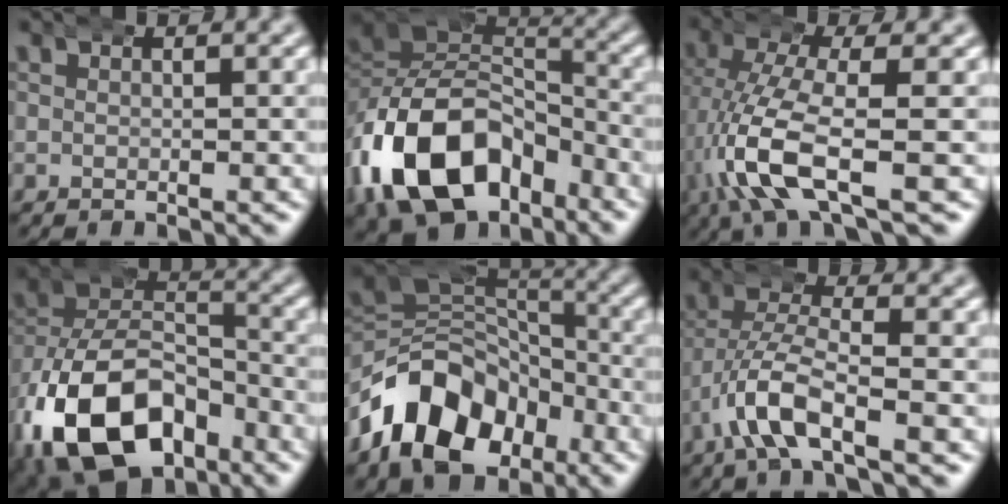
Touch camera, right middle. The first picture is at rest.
{"total": 13.9, "force": [-4.1, 9.7, 9.0], "torque": [-0.191, -0.048, -0.050]}
{"total": 7.0, "force": [-0.9, 2.6, 6.5], "torque": [-0.159, -0.026, -0.001]}
{"total": 14.0, "force": [-5.3, 9.4, 9.0], "torque": [-0.178, -0.050, -0.067]}
{"total": 12.9, "force": [-4.0, 9.6, 7.5], "torque": [-0.125, -0.023, -0.060]}
{"total": 4.8, "force": [-1.5, 2.0, 4.2], "torque": [-0.105, -0.019, -0.015]}